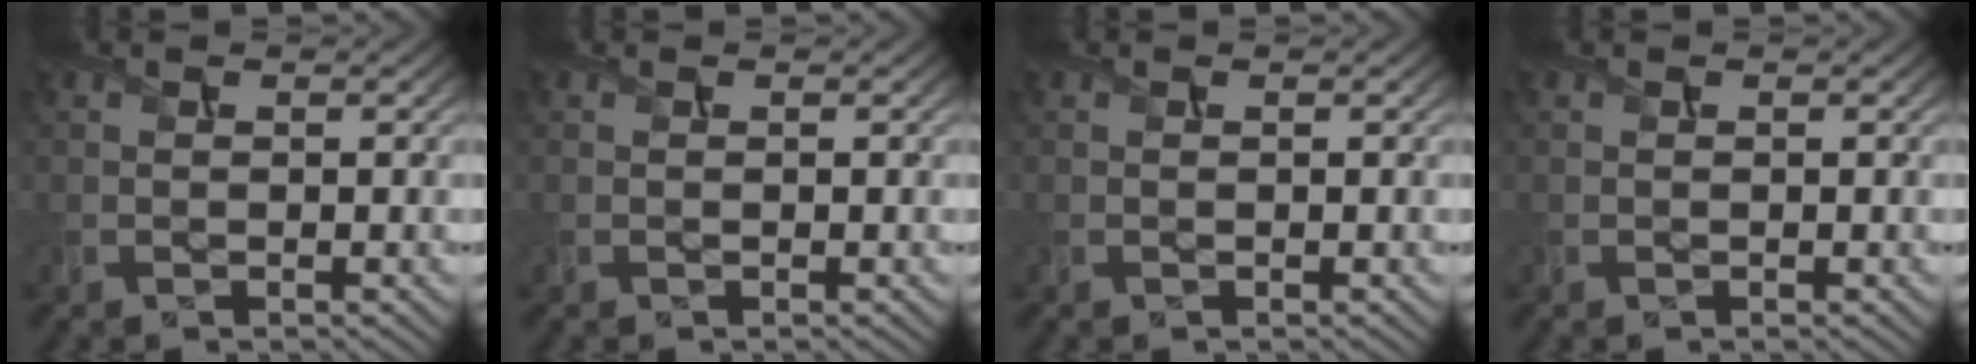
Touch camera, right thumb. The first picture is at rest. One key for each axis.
{"total": 0.0}
{"total": 0.0}
{"total": 0.0}